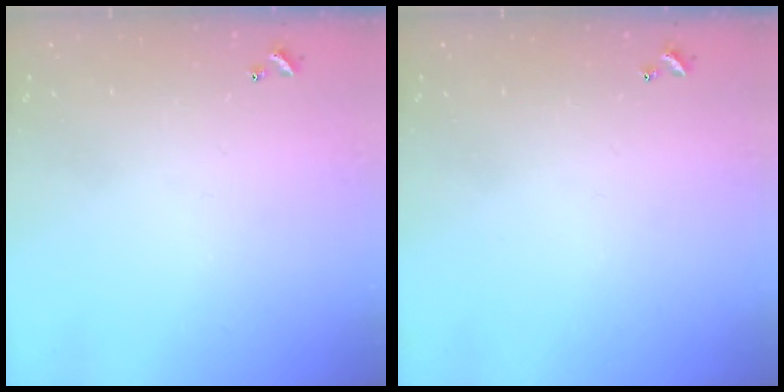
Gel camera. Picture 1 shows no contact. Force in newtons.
{"total": 0.0}